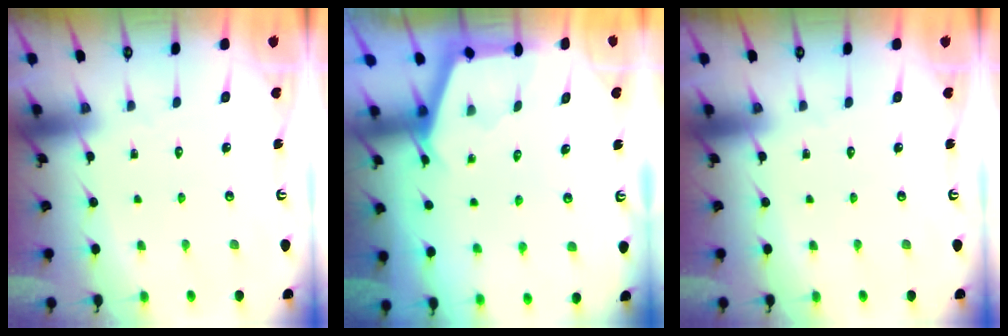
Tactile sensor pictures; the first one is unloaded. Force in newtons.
{"total": 2.8, "press": 2.8, "slide": 0.3}
{"total": 0.0}